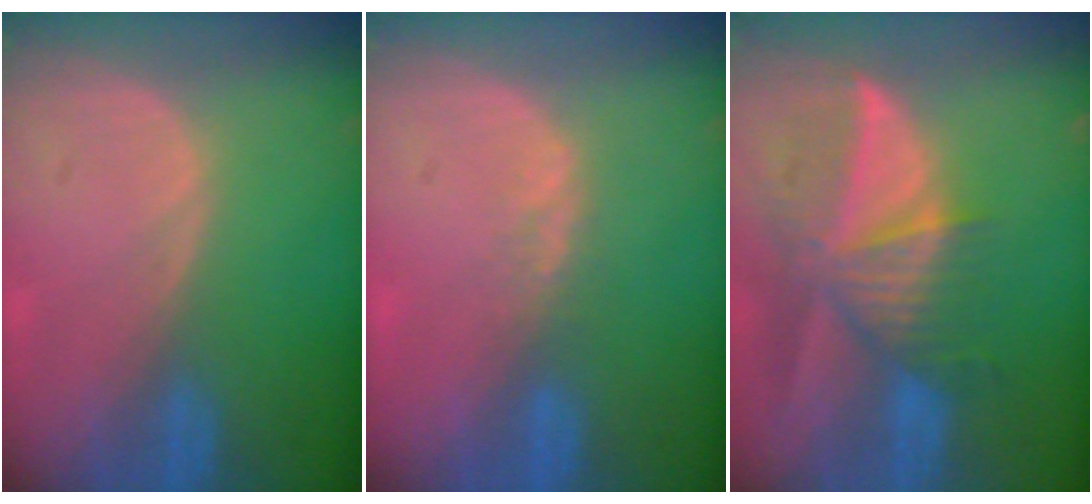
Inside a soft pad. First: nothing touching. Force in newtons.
{"total": 1.7, "press": 1.4, "slide": 0.9}
{"total": 9.6, "press": 8.4, "slide": 4.5}